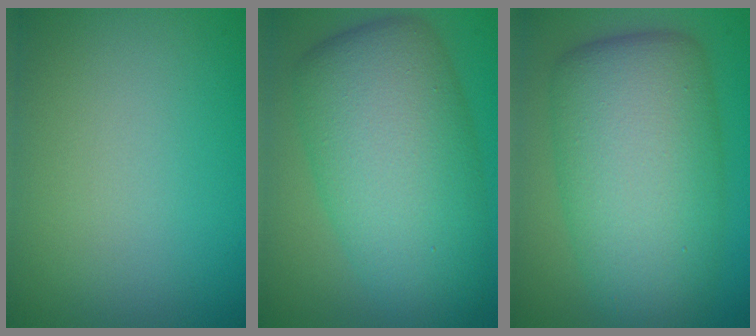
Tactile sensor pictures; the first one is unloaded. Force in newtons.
{"total": 10.8, "press": 10.8, "slide": 0.4}
{"total": 11.2, "press": 11.2, "slide": 0.1}